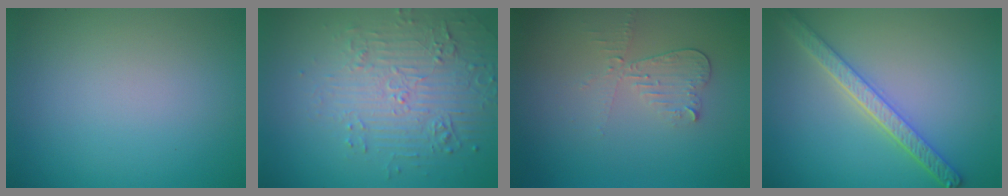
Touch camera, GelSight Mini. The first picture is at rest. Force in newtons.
{"total": 5.0, "press": 3.5, "slide": 3.5}
{"total": 2.0, "press": 1.9, "slide": 0.7}
{"total": 4.3, "press": 3.9, "slide": 1.9}